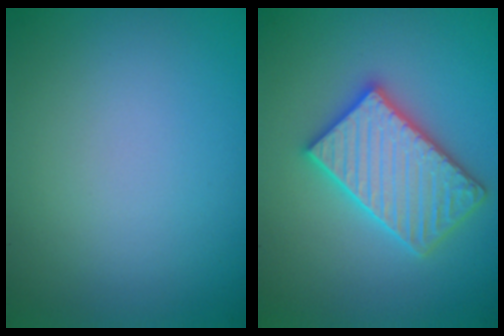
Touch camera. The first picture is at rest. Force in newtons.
{"total": 5.5, "press": 5.5, "slide": 0.9}